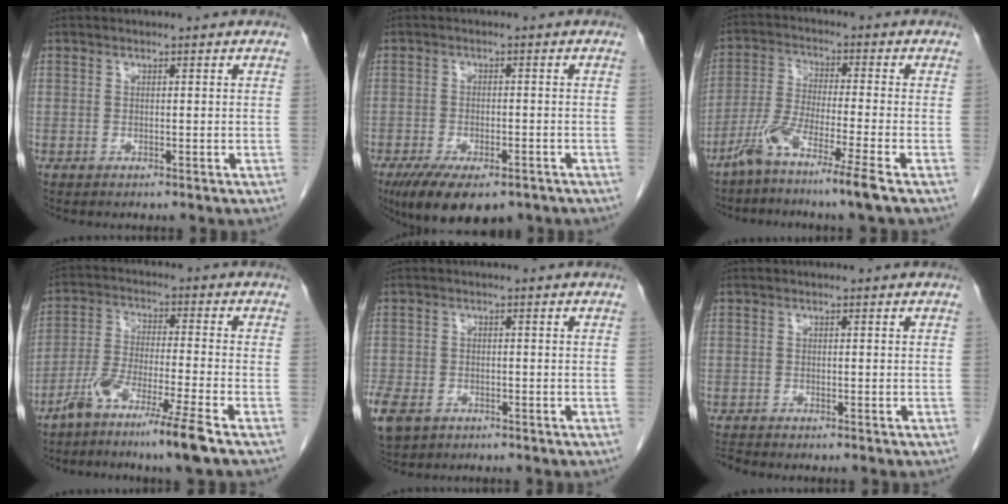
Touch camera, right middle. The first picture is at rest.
{"total": 11.2, "force": [-7.8, 4.3, 6.8], "torque": [-0.113, -0.015, -0.114]}
{"total": 8.3, "force": [-5.7, -1.3, 5.9], "torque": [-0.117, -0.021, -0.116]}
{"total": 9.3, "force": [-6.5, -1.1, 6.6], "torque": [-0.130, -0.026, -0.126]}
{"total": 10.0, "force": [-5.3, 7.0, 4.7], "torque": [-0.135, -0.014, -0.078]}
{"total": 1.1, "force": [-1.1, -0.2, 0.0], "torque": [-0.009, -0.010, -0.020]}